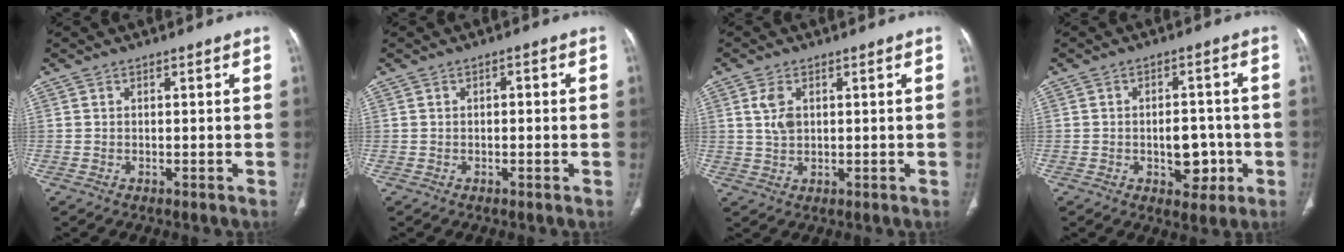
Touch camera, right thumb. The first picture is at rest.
{"total": 1.3, "force": [0.1, 0.7, 1.1], "torque": [-0.015, 0.003, -0.002]}
{"total": 3.8, "force": [1.2, 2.3, 2.9], "torque": [-0.059, -0.003, 0.028]}
{"total": 6.9, "force": [-1.7, 4.5, 4.9], "torque": [-0.034, 0.014, -0.015]}